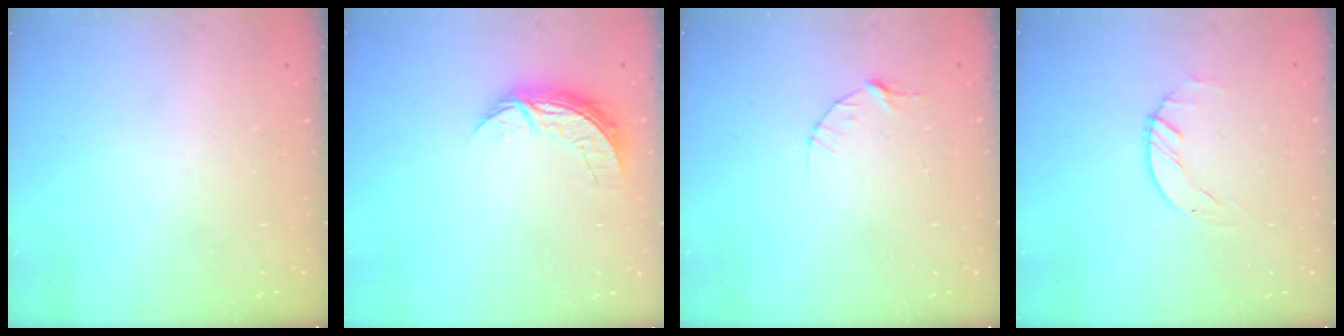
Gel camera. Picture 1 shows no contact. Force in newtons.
{"total": 7.2, "press": 7.1, "slide": 0.5}
{"total": 4.1, "press": 4.1, "slide": 0.4}
{"total": 0.6, "press": 0.6, "slide": 0.1}